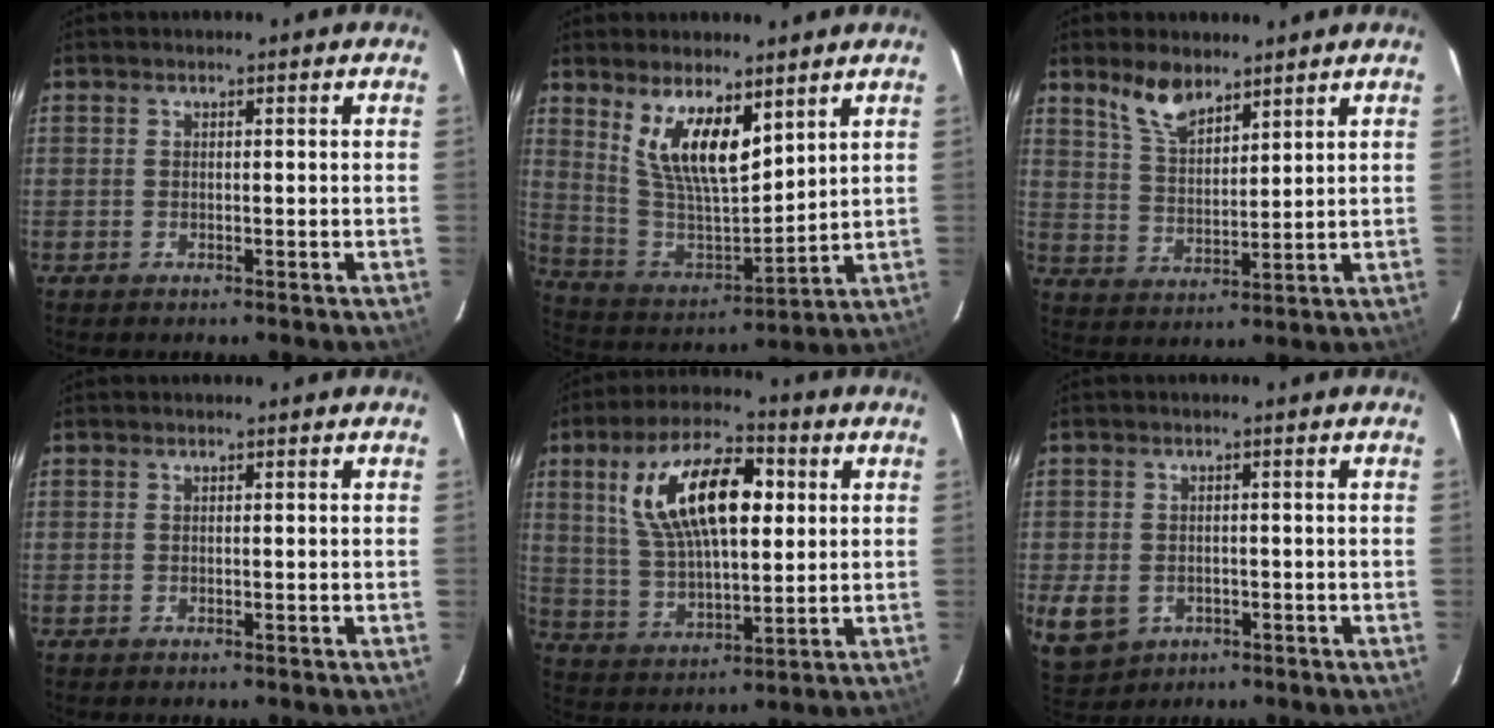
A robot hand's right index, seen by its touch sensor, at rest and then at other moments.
{"total": 13.3, "force": [7.3, 4.9, 9.9], "torque": [-0.184, -0.007, 0.153]}
{"total": 7.5, "force": [5.7, 2.9, 4.0], "torque": [-0.072, 0.008, 0.115]}
{"total": 0.0}
{"total": 17.7, "force": [5.0, 7.7, 15.1], "torque": [-0.276, 0.024, 0.098]}
{"total": 7.8, "force": [-2.2, 6.5, 3.6], "torque": [-0.094, -0.005, -0.025]}